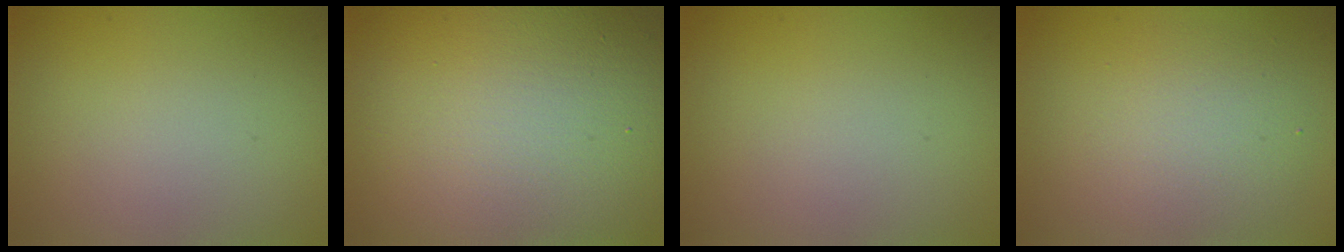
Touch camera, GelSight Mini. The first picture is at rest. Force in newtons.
{"total": 16.5, "press": 16.5, "slide": 0.9}
{"total": 0.0}
{"total": 3.7, "press": 3.7, "slide": 0.0}